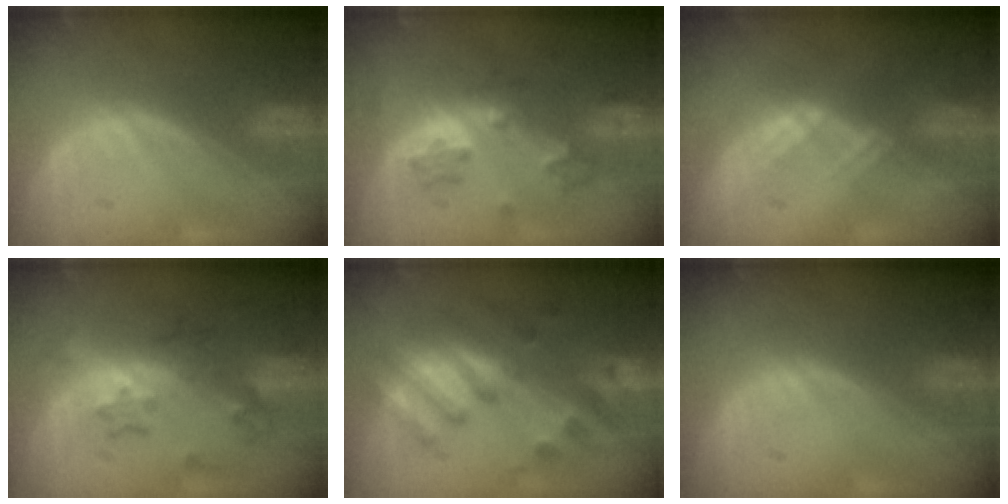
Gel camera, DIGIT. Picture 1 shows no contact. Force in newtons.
{"total": 5.8, "press": 5.4, "slide": 2.0}
{"total": 2.3, "press": 2.1, "slide": 0.7}
{"total": 7.0, "press": 6.2, "slide": 3.2}
{"total": 7.7, "press": 7.5, "slide": 1.8}
{"total": 0.0}